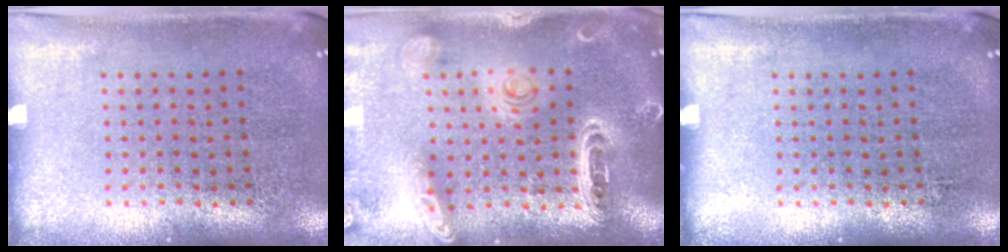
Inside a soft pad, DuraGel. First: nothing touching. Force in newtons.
{"total": 1.9, "press": 1.9, "slide": 0.4}
{"total": 0.0}